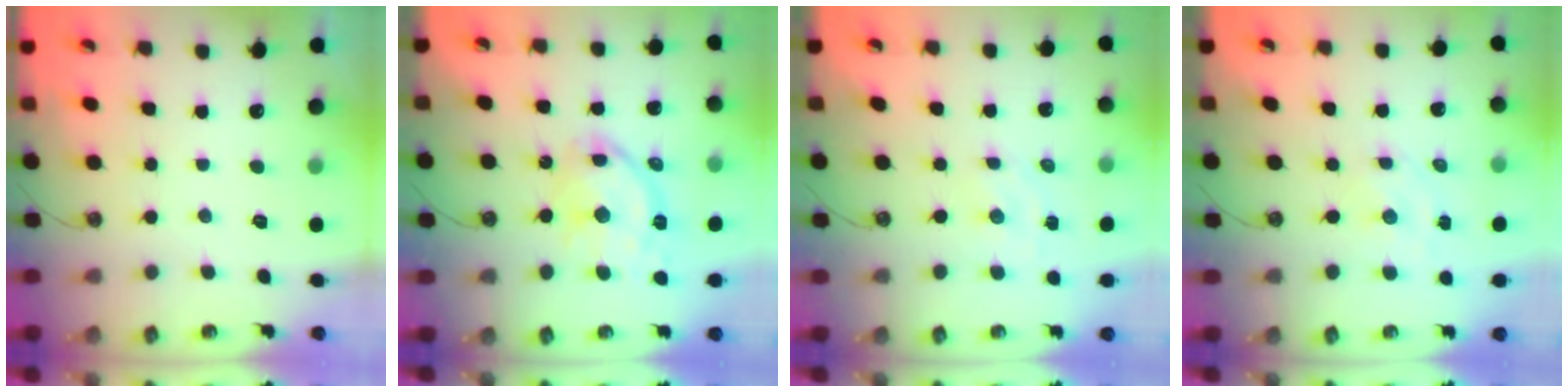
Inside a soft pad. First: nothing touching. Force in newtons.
{"total": 13.0, "press": 12.9, "slide": 1.2}
{"total": 1.6, "press": 1.6, "slide": 0.2}
{"total": 1.8, "press": 1.7, "slide": 0.4}